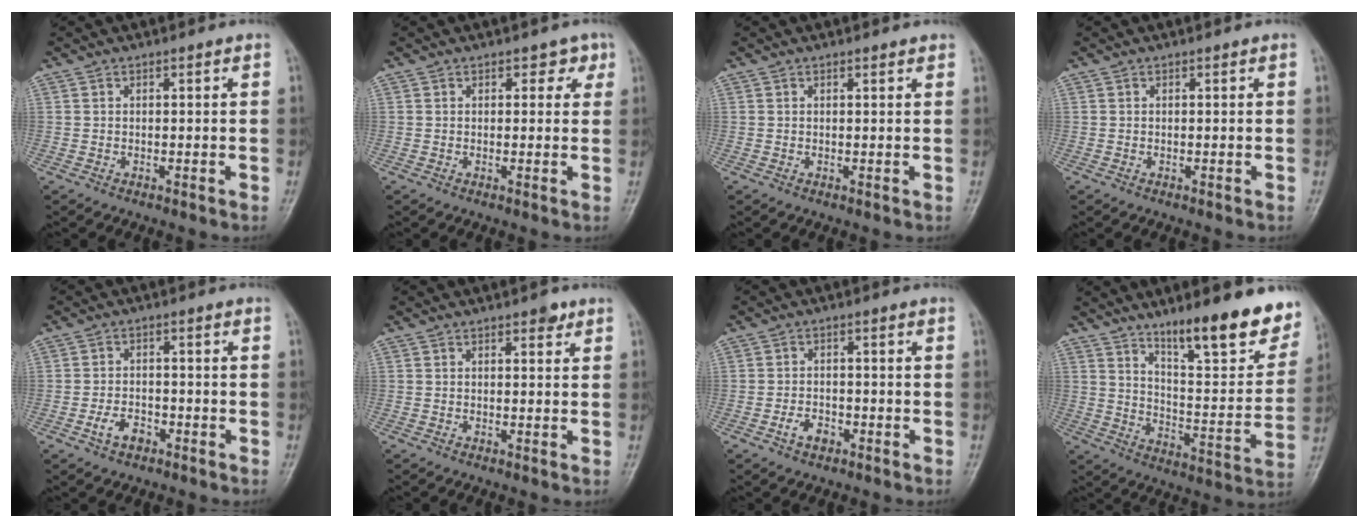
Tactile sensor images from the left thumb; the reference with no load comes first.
{"total": 2.4, "force": [1.2, 1.7, 1.3], "torque": [0.011, -0.001, 0.008]}
{"total": 0.8, "force": [0.6, 0.2, 0.4], "torque": [-0.006, -0.002, 0.007]}
{"total": 0.0}
{"total": 3.9, "force": [-2.2, 2.4, 2.2], "torque": [-0.037, 0.019, -0.040]}
{"total": 1.8, "force": [1.2, 0.8, 1.1], "torque": [-0.009, -0.004, 0.013]}
{"total": 3.2, "force": [-1.9, 2.0, 1.7], "torque": [-0.026, 0.015, -0.031]}
{"total": 19.4, "force": [13.3, 4.8, 13.4], "torque": [-0.147, -0.079, 0.206]}